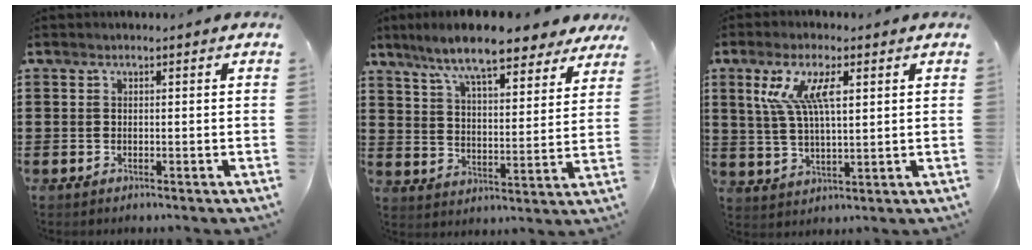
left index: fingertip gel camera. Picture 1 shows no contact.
{"total": 10.3, "force": [8.8, 1.1, 5.3], "torque": [-0.134, -0.034, 0.152]}
{"total": 8.1, "force": [3.0, 2.8, 6.9], "torque": [-0.153, 0.009, 0.049]}